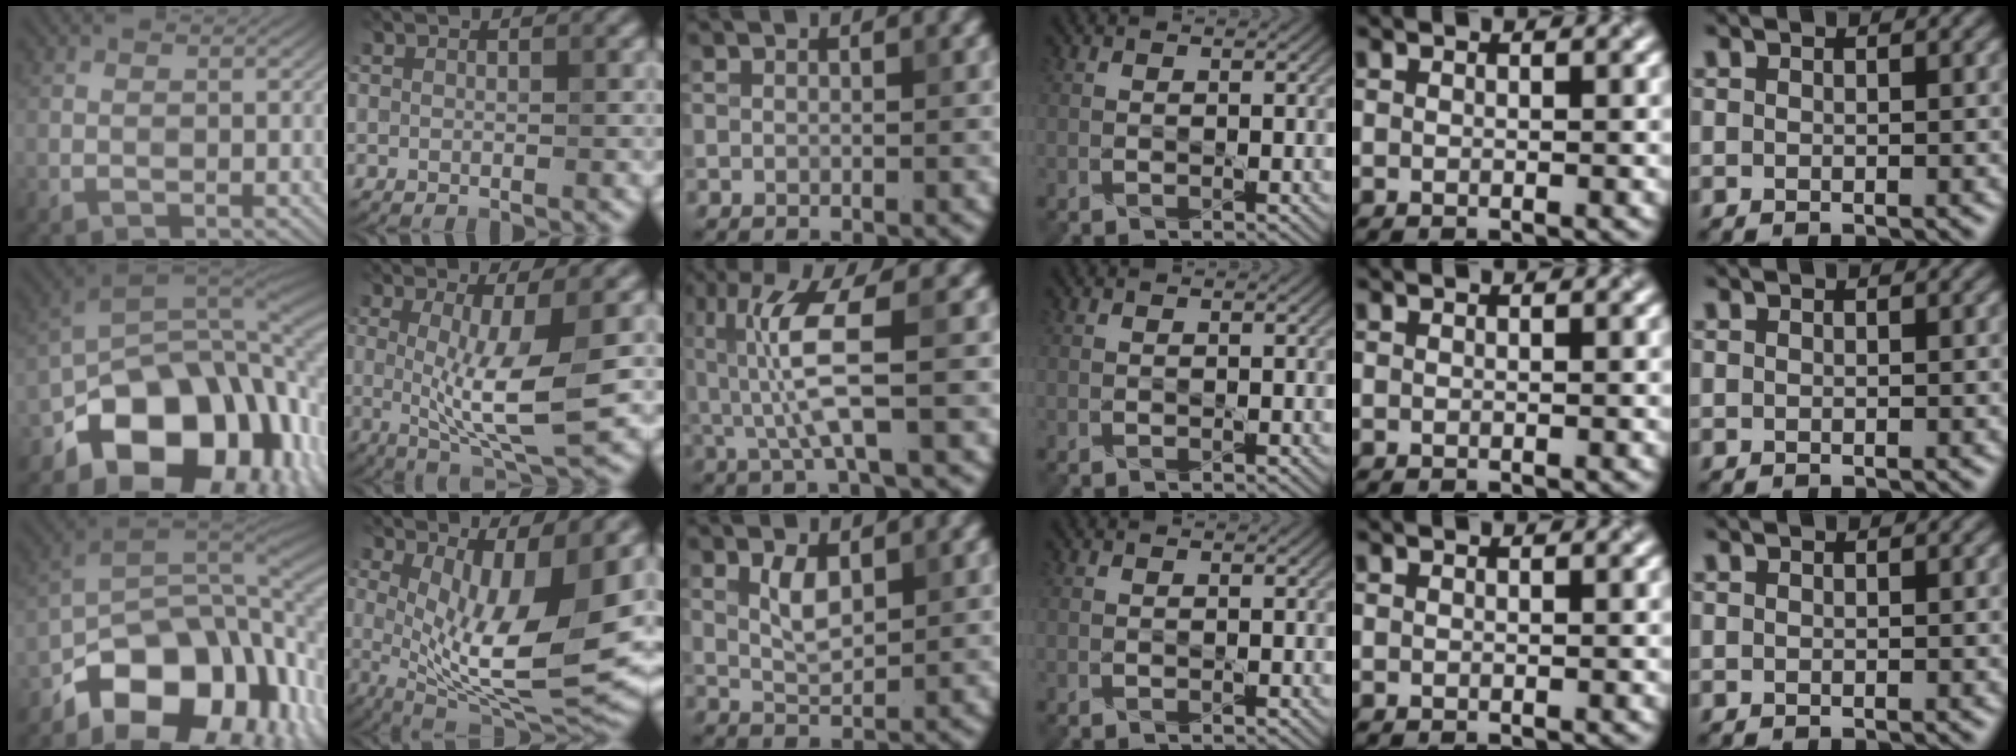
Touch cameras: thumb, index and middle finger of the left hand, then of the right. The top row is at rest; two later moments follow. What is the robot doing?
{"motion": "shake", "object": "tambourine"}